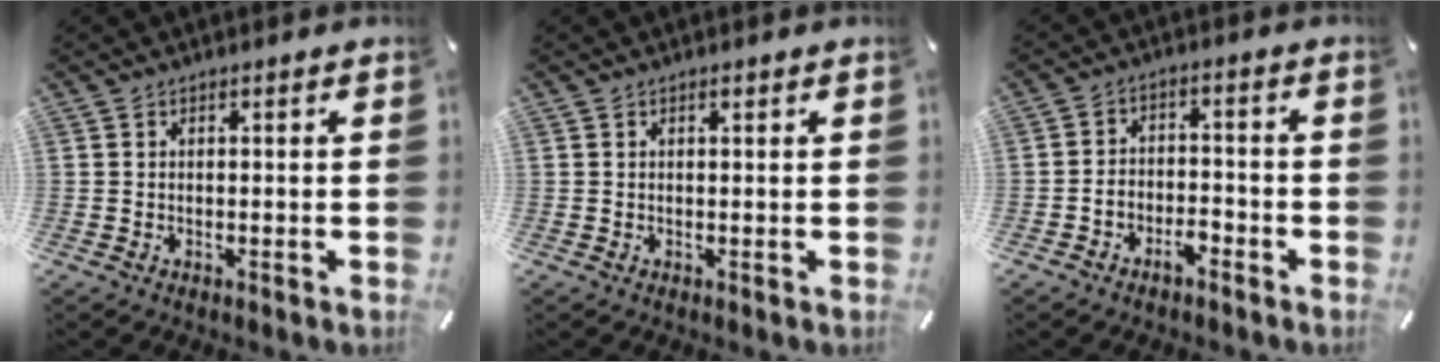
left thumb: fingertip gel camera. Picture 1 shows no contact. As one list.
[{"total": 0.6, "force": [0.3, 0.2, 0.4], "torque": [-0.007, 0.002, 0.005]}, {"total": 4.5, "force": [-3.4, 2.4, 1.7], "torque": [-0.026, 0.019, -0.063]}]